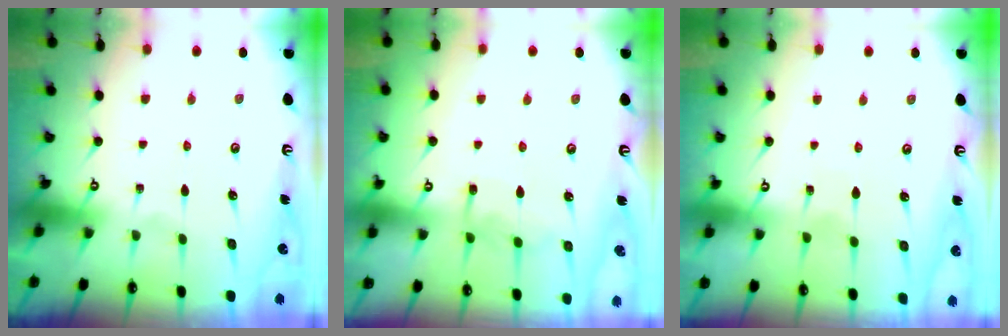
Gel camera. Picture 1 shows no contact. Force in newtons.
{"total": 9.9, "press": 9.8, "slide": 0.8}
{"total": 6.2, "press": 6.1, "slide": 0.6}